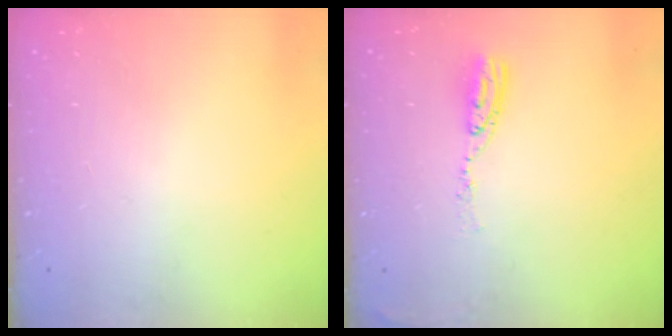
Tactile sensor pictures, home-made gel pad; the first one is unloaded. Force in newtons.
{"total": 6.8, "press": 6.8, "slide": 0.6}